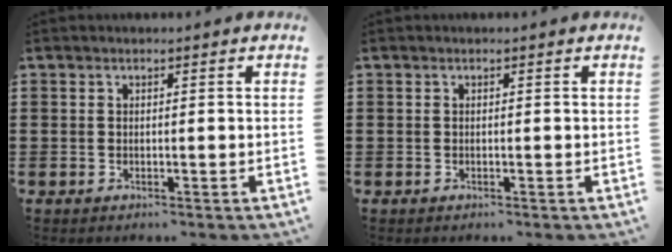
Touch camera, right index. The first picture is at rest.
{"total": 0.0}